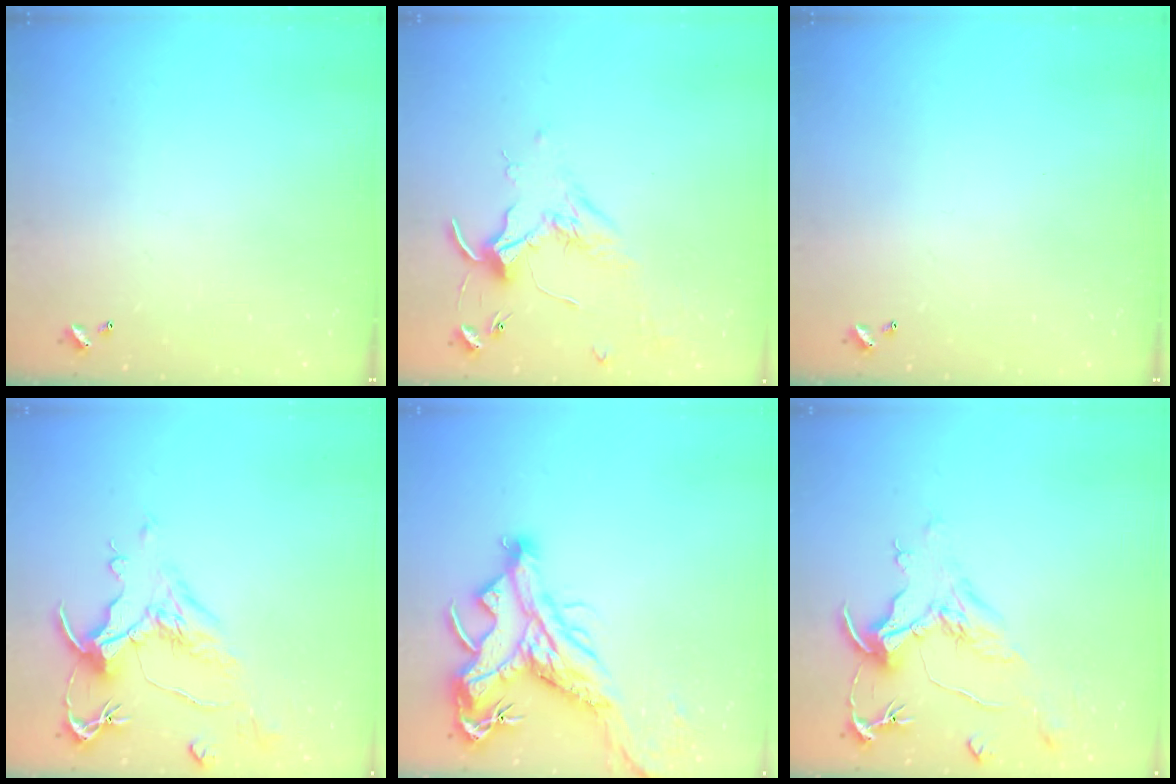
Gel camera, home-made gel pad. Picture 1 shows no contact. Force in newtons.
{"total": 1.7, "press": 1.6, "slide": 0.4}
{"total": 0.0}
{"total": 1.5, "press": 0.5, "slide": 1.4}
{"total": 9.6, "press": 9.4, "slide": 2.0}
{"total": 2.3, "press": 1.8, "slide": 1.3}